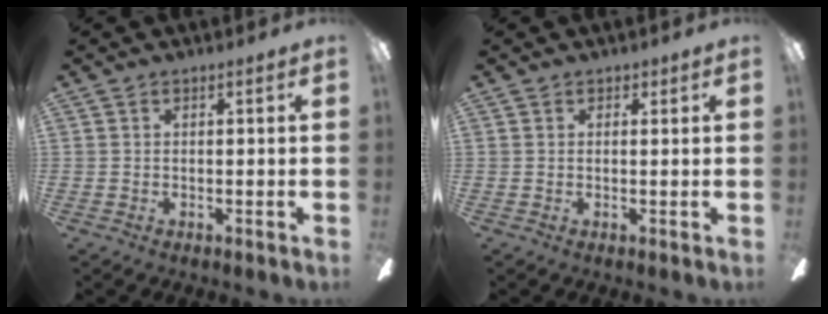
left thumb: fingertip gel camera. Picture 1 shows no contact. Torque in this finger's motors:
{"motor_torque": [-0.04, 0.12, 0.11, -0.16, 0.00]}